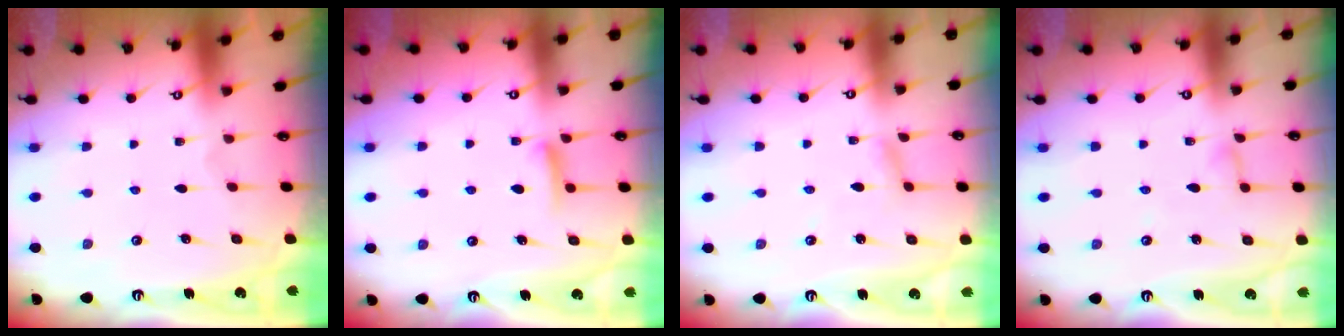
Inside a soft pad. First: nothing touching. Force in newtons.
{"total": 6.5, "press": 6.4, "slide": 0.9}
{"total": 2.4, "press": 2.4, "slide": 0.2}
{"total": 3.5, "press": 3.5, "slide": 0.3}